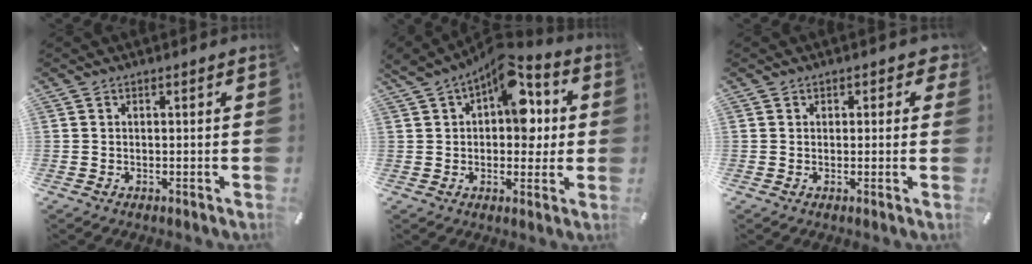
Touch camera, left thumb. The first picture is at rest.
{"total": 13.1, "force": [4.5, 8.1, 9.3], "torque": [-0.117, -0.018, 0.077]}
{"total": 1.8, "force": [0.7, 1.5, 0.8], "torque": [0.008, -0.003, 0.004]}